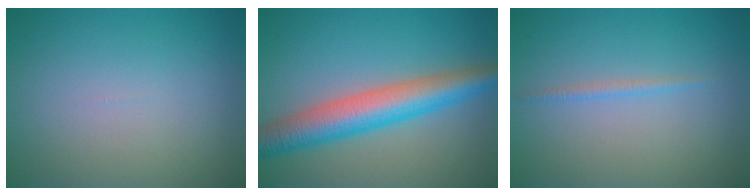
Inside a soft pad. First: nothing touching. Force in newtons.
{"total": 6.9, "press": 6.9, "slide": 0.4}
{"total": 0.8, "press": 0.8, "slide": 0.0}